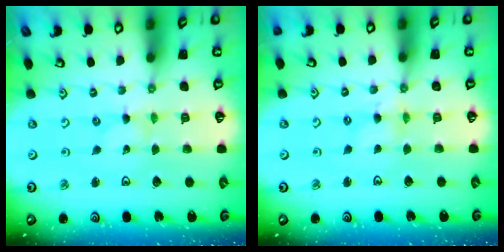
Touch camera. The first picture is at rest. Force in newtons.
{"total": 2.3, "press": 2.2, "slide": 0.4}